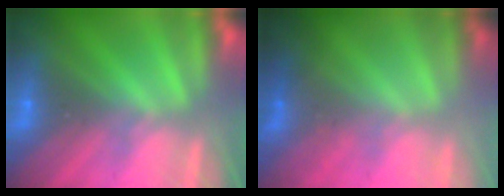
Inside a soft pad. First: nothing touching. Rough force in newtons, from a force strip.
{"total": 1.4}